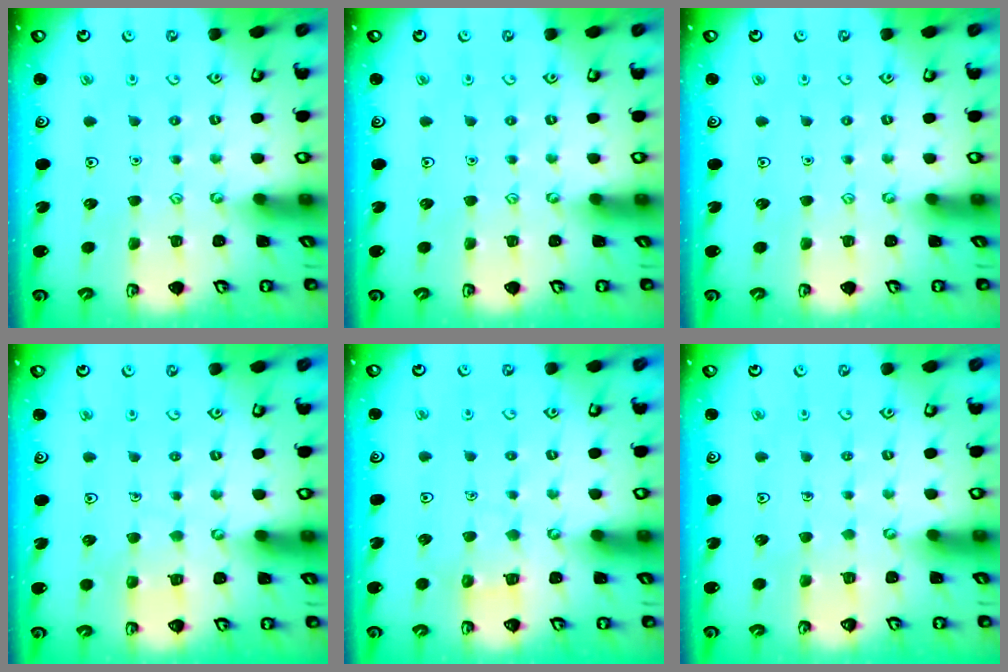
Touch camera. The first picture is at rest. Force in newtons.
{"total": 0.0}
{"total": 0.0}
{"total": 5.3, "press": 5.3, "slide": 0.3}
{"total": 4.8, "press": 4.7, "slide": 0.5}
{"total": 4.0, "press": 4.0, "slide": 0.4}